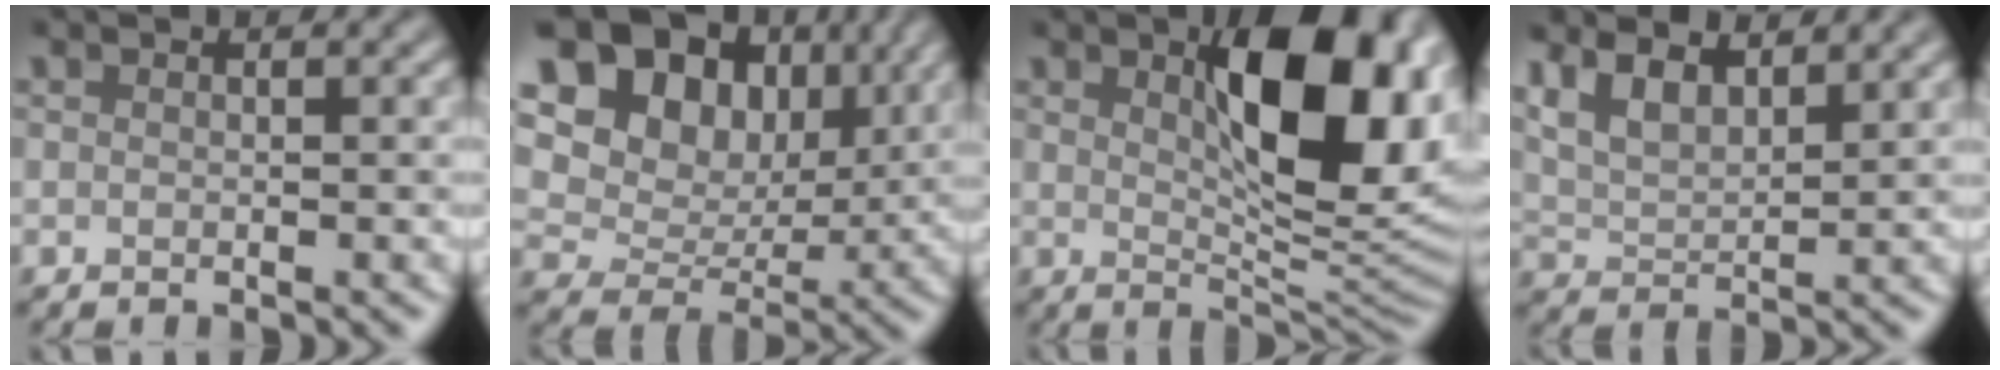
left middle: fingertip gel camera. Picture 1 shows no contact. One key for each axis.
{"total": 14.2, "fx": 6.8, "fy": 9.6, "fz": 8.0, "tx": -0.152, "ty": 0.051, "tz": 0.103}
{"total": 10.8, "fx": 2.8, "fy": 4.3, "fz": 9.5, "tx": -0.134, "ty": 0.000, "tz": 0.048}
{"total": 5.8, "fx": 3.8, "fy": 2.5, "fz": 3.6, "tx": -0.076, "ty": 0.016, "tz": 0.060}